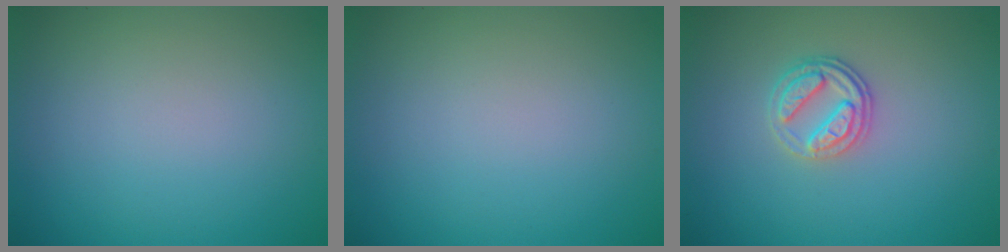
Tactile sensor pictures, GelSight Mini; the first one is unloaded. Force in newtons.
{"total": 0.0}
{"total": 2.7, "press": 2.4, "slide": 1.1}